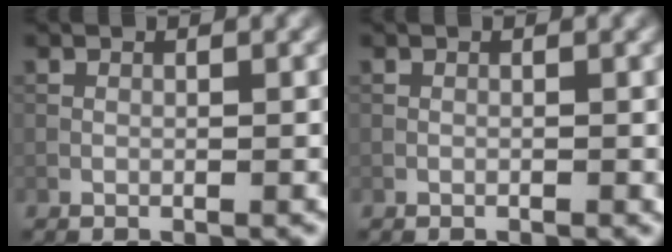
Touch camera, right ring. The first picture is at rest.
{"total": 0.0}